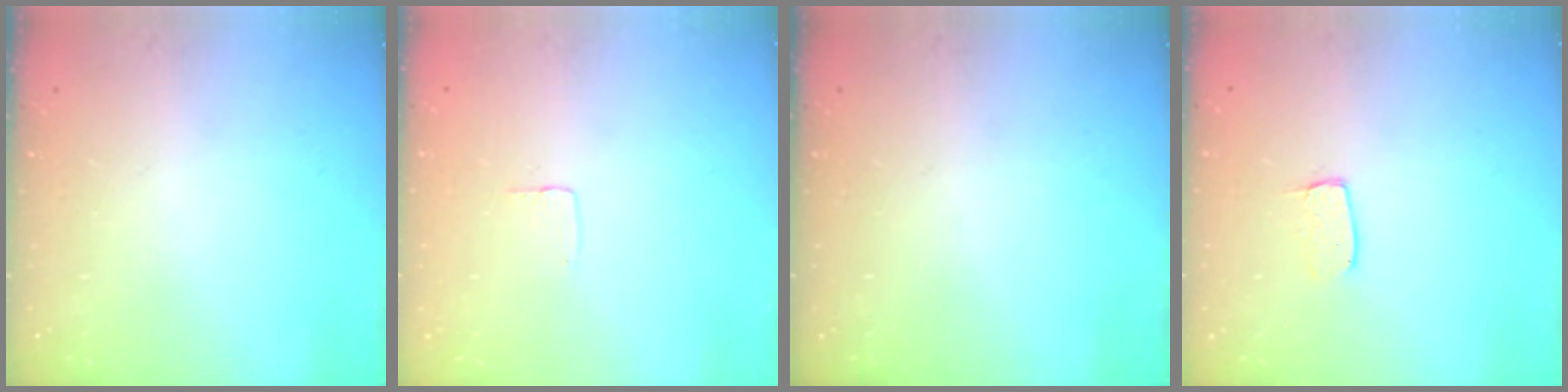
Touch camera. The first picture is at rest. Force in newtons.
{"total": 2.5, "press": 2.5, "slide": 0.1}
{"total": 0.0}
{"total": 3.6, "press": 3.6, "slide": 0.2}